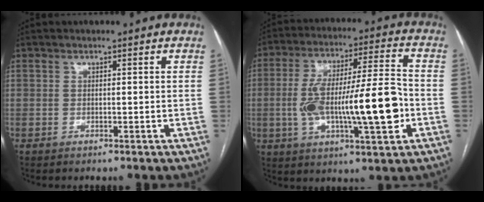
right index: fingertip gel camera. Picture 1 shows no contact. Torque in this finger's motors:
{"motor_torque": [0.85, 0.03, 0.55, 0.21]}